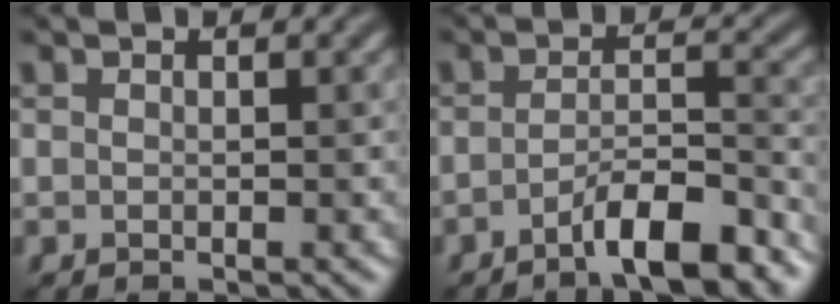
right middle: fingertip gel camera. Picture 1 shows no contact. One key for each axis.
{"total": 5.9, "fx": -3.9, "fy": 1.3, "fz": 4.2, "tx": -0.063, "ty": 0.007, "tz": -0.063}